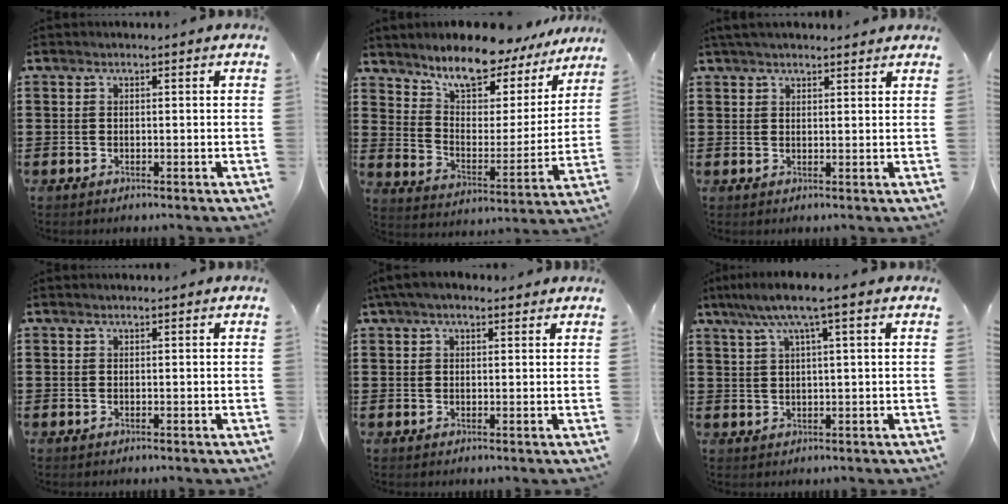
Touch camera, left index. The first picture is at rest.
{"total": 10.0, "force": [9.1, 2.3, 3.3], "torque": [-0.084, -0.073, 0.158]}
{"total": 2.5, "force": [2.3, 0.4, 0.9], "torque": [-0.022, 0.002, 0.044]}
{"total": 0.0}
{"total": 3.2, "force": [2.1, 1.3, 1.9], "torque": [-0.044, 0.007, 0.040]}
{"total": 5.8, "force": [2.7, 0.3, 5.1], "torque": [-0.107, 0.006, 0.043]}